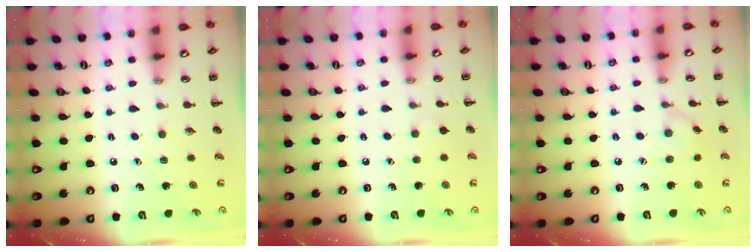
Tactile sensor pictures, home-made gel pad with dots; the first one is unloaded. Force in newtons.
{"total": 2.2, "press": 1.9, "slide": 0.9}
{"total": 3.4, "press": 3.2, "slide": 1.1}